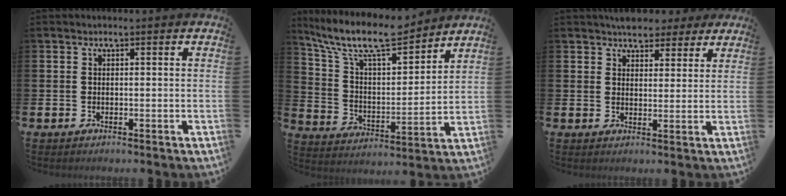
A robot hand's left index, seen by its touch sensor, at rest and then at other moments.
{"total": 11.4, "force": [9.9, 2.8, 4.8], "torque": [-0.132, -0.056, 0.174]}
{"total": 5.1, "force": [4.5, 2.4, 0.4], "torque": [-0.005, -0.018, 0.081]}